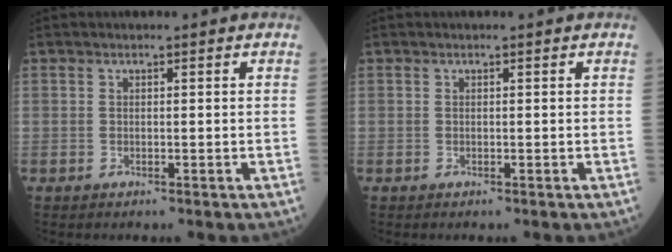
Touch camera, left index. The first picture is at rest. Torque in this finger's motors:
{"motor_torque": [-0.02, 0.00, 0.00, 0.00]}